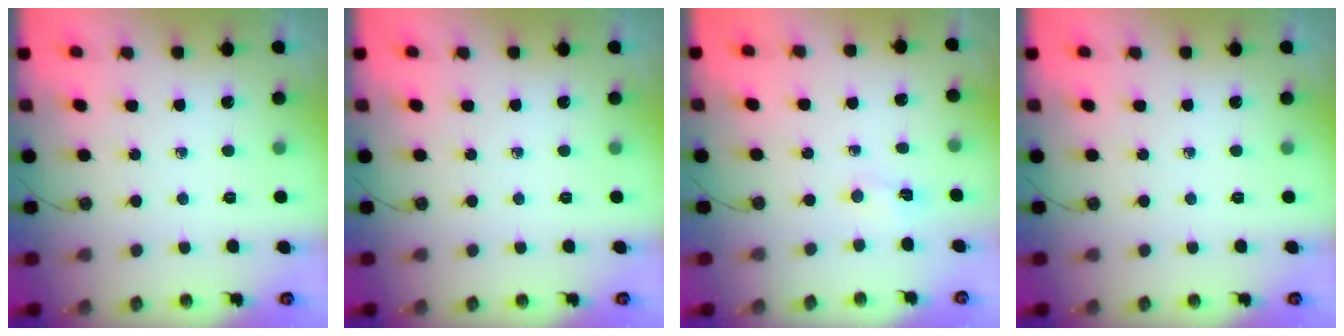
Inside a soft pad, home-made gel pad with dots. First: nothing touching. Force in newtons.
{"total": 0.0}
{"total": 3.9, "press": 1.0, "slide": 3.8}
{"total": 0.0}